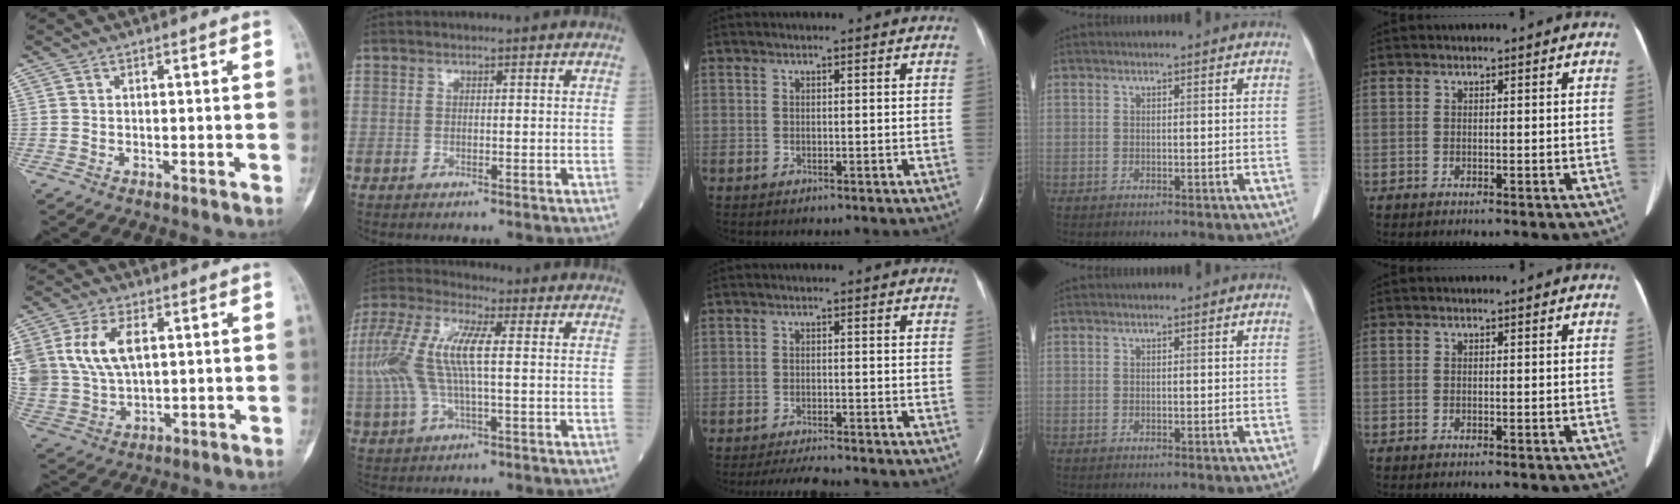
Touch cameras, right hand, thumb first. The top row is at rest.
{"thumb": {"total": 14.0, "force": [3.9, 8.5, 10.5], "torque": [-0.222, -0.002, 0.086]}, "index": {"total": 13.4, "force": [1.1, 3.9, 12.8], "torque": [-0.298, 0.021, 0.019]}, "middle": {"total": 4.5, "force": [-4.2, -0.1, 1.7], "torque": [-0.034, -0.017, -0.067]}}